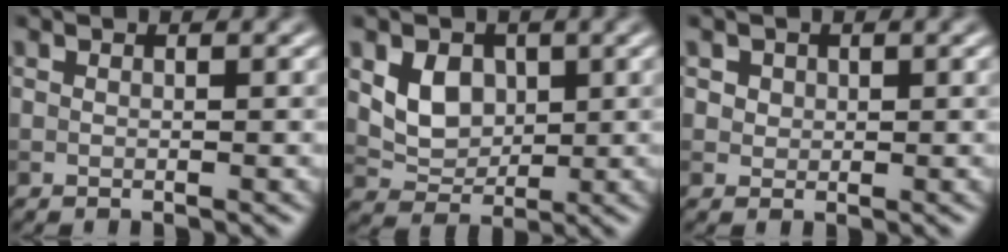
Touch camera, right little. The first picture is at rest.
{"total": 3.8, "force": [0.8, 3.0, 2.2], "torque": [-0.043, -0.008, 0.016]}
{"total": 1.6, "force": [0.8, 1.3, 0.5], "torque": [-0.013, -0.002, 0.018]}